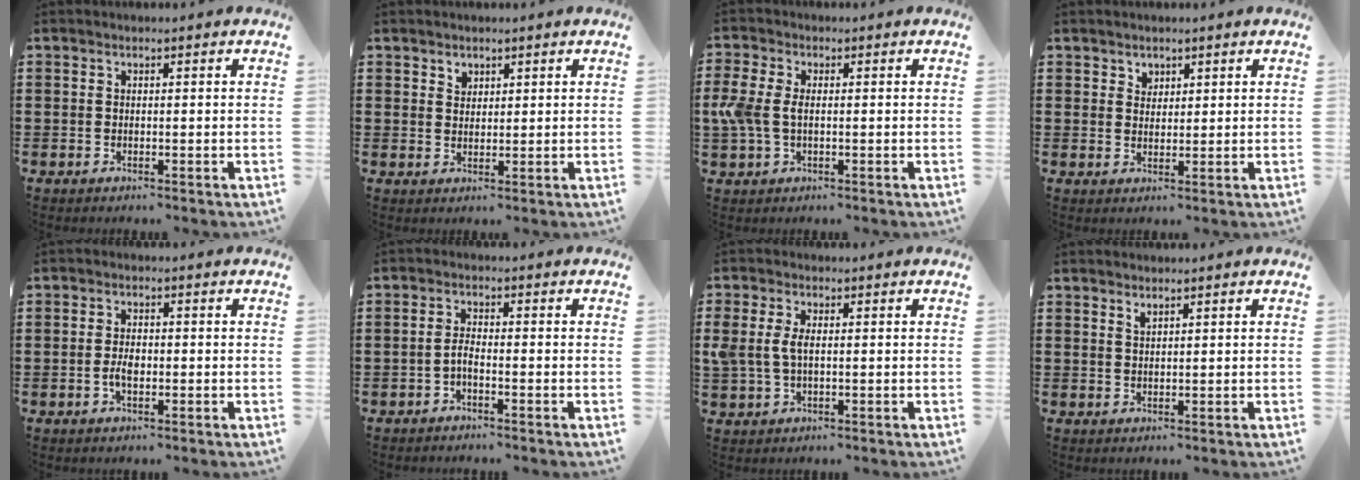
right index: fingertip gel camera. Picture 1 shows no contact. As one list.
[{"total": 1.8, "force": [1.3, 1.1, 0.2], "torque": [-0.008, 0.003, 0.026]}, {"total": 4.3, "force": [-0.2, 2.5, 3.5], "torque": [-0.099, -0.004, -0.012]}, {"total": 2.1, "force": [1.5, 1.5, 0.1], "torque": [-0.008, 0.007, 0.029]}, {"total": 2.5, "force": [-0.6, 1.2, 2.1], "torque": [-0.046, 0.001, -0.014]}, {"total": 1.8, "force": [-1.3, 0.3, 1.3], "torque": [-0.032, 0.001, -0.027]}, {"total": 3.9, "force": [0.2, 2.0, 3.3], "torque": [-0.090, -0.002, -0.004]}, {"total": 1.2, "force": [1.1, 0.2, 0.3], "torque": [-0.009, 0.000, 0.021]}]